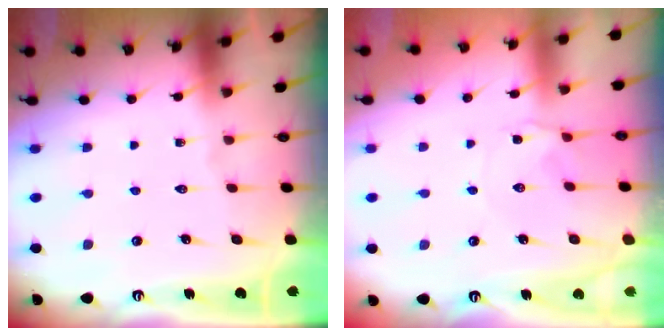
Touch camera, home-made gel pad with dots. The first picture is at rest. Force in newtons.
{"total": 1.8, "press": 1.8, "slide": 0.2}